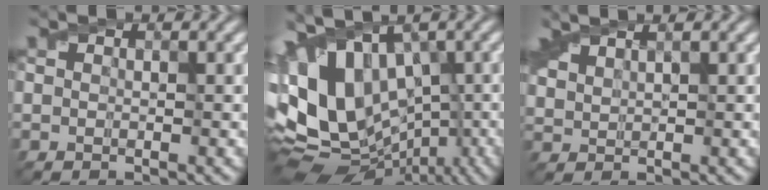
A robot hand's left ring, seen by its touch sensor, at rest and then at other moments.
{"total": 13.5, "force": [0.1, 9.5, 9.6], "torque": [-0.164, 0.003, 0.034]}
{"total": 1.8, "force": [1.7, 0.3, 0.6], "torque": [-0.025, 0.011, 0.048]}